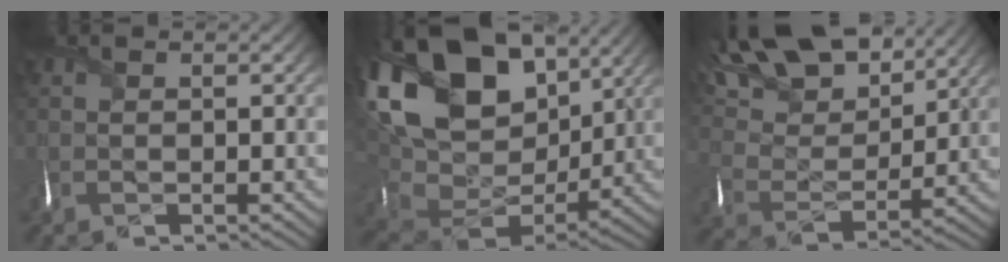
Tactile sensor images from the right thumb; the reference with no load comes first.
{"total": 21.1, "force": [7.8, 14.3, 13.5], "torque": [-0.310, 0.008, 0.160]}
{"total": 16.4, "force": [11.5, 7.2, 9.1], "torque": [-0.219, 0.038, 0.165]}